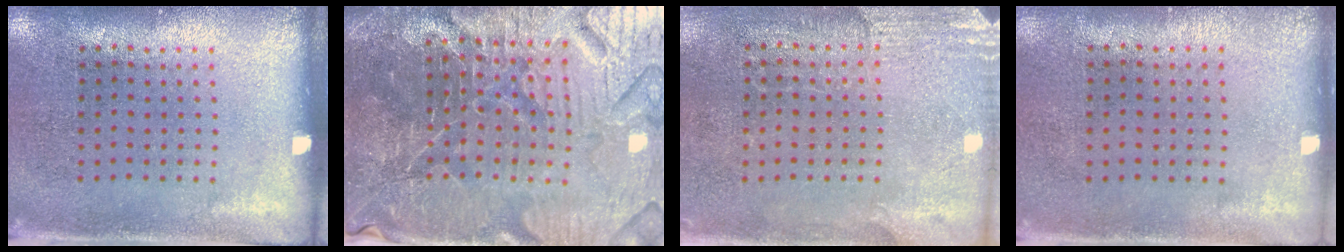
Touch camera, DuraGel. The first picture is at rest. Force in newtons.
{"total": 6.6, "press": 5.9, "slide": 2.8}
{"total": 2.7, "press": 2.4, "slide": 1.1}
{"total": 0.0}